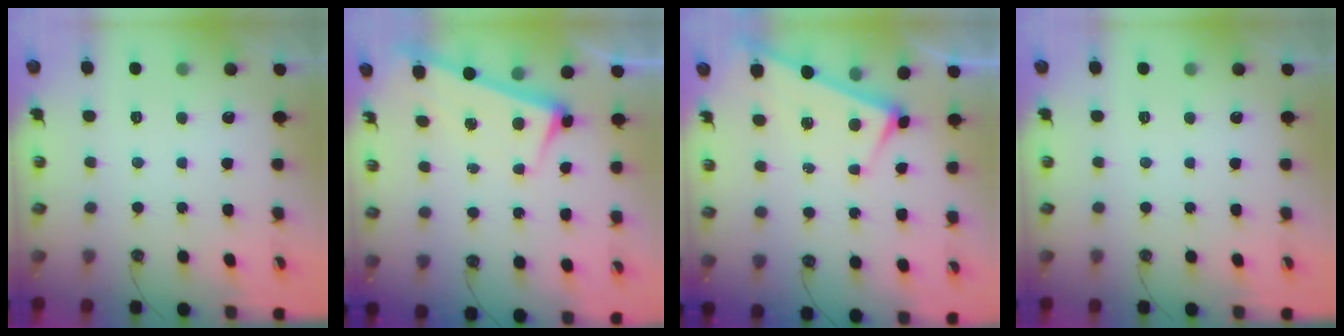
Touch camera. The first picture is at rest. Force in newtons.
{"total": 2.6, "press": 2.5, "slide": 0.7}
{"total": 3.3, "press": 3.3, "slide": 0.3}
{"total": 0.0}